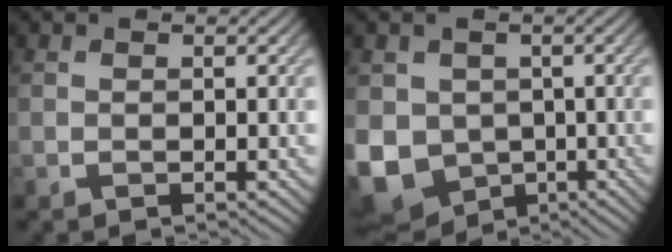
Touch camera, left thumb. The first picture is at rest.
{"total": 9.2, "force": [-1.5, 7.7, 4.7], "torque": [-0.132, -0.033, -0.026]}